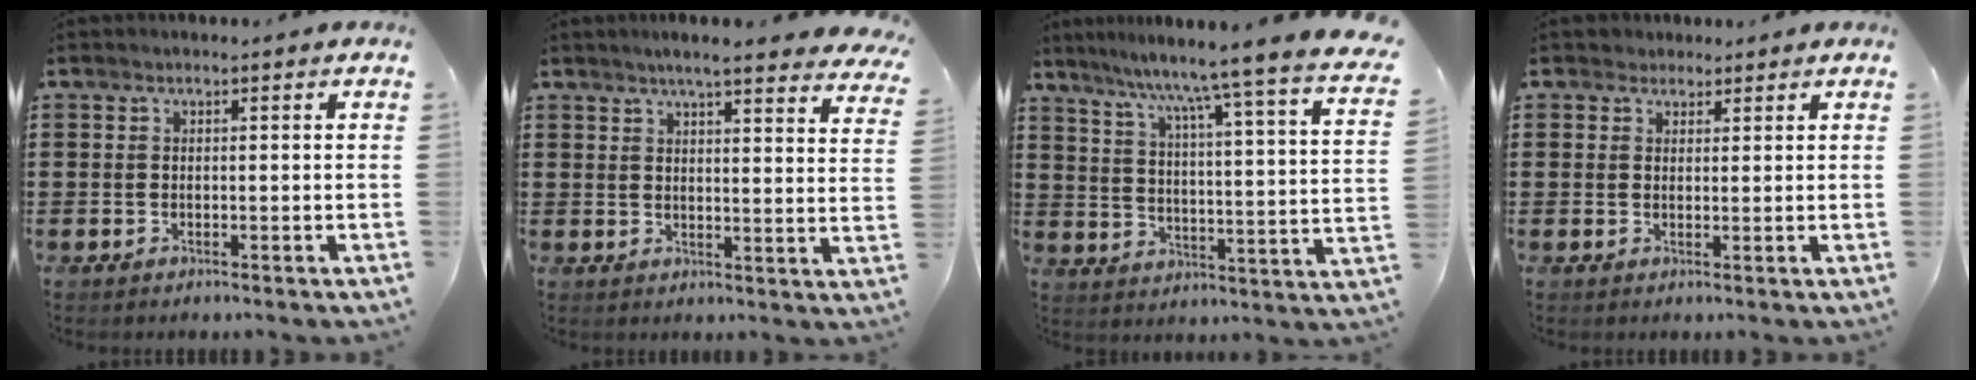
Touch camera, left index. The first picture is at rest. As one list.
[{"total": 4.9, "force": [4.3, -0.4, 2.2], "torque": [-0.058, -0.017, 0.074]}, {"total": 6.7, "force": [5.5, -2.2, 3.0], "torque": [-0.076, -0.064, 0.077]}, {"total": 2.0, "force": [1.6, 1.2, -0.1], "torque": [-0.004, 0.008, 0.030]}]